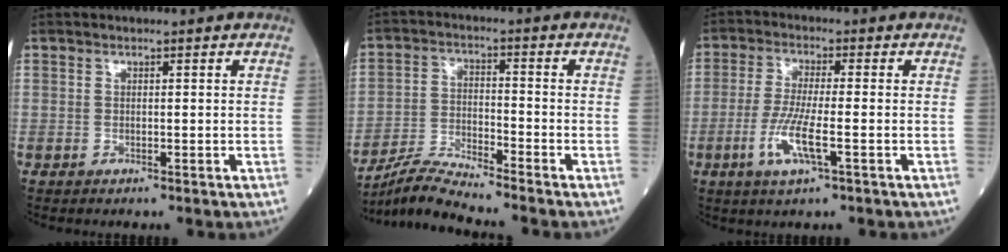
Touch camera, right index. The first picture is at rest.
{"total": 6.9, "force": [-6.6, -1.6, 1.1], "torque": [-0.033, -0.015, -0.128]}
{"total": 6.9, "force": [-2.4, 0.5, 6.5], "torque": [-0.134, -0.012, -0.048]}